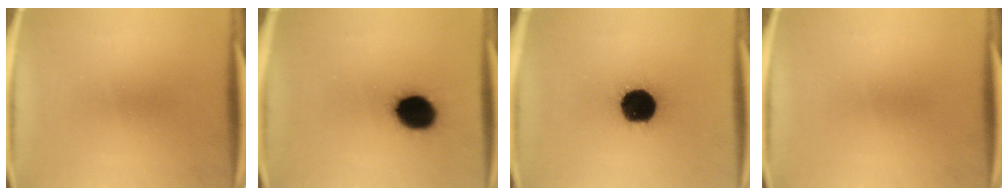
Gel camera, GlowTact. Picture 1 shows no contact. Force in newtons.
{"total": 14.3}
{"total": 18.7}
{"total": 0.0}